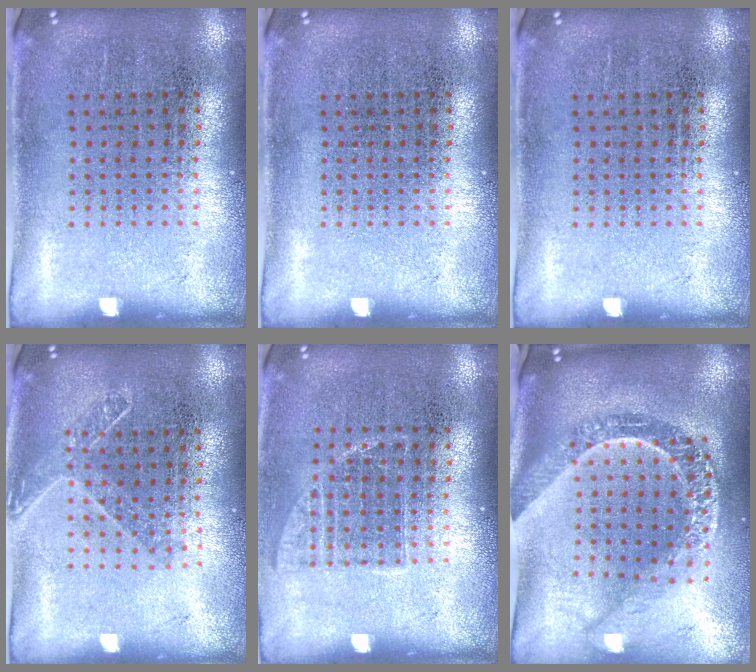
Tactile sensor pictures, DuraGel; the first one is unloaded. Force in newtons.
{"total": 0.0}
{"total": 0.0}
{"total": 1.4, "press": 1.1, "slide": 0.8}
{"total": 0.9, "press": 0.8, "slide": 0.3}
{"total": 2.9, "press": 2.3, "slide": 1.8}